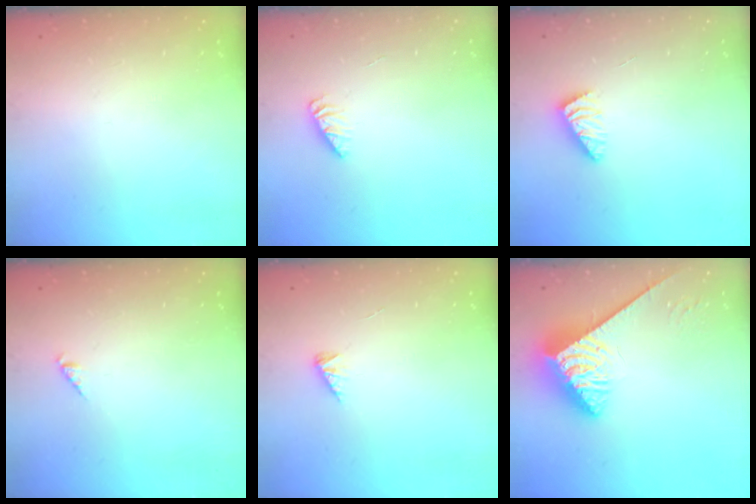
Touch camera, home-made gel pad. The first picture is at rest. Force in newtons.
{"total": 1.8, "press": 1.7, "slide": 0.2}
{"total": 2.2, "press": 2.2, "slide": 0.4}
{"total": 2.6, "press": 2.6, "slide": 0.4}
{"total": 1.8, "press": 1.7, "slide": 0.3}
{"total": 4.8, "press": 4.8, "slide": 0.5}